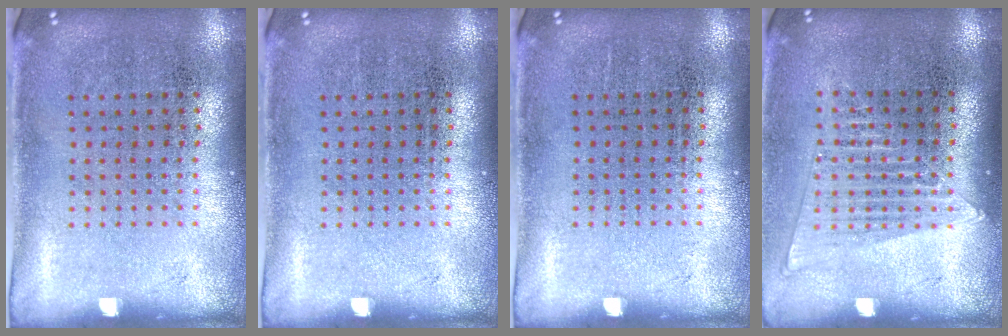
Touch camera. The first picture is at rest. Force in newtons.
{"total": 0.0}
{"total": 0.0}
{"total": 1.4, "press": 1.2, "slide": 0.5}